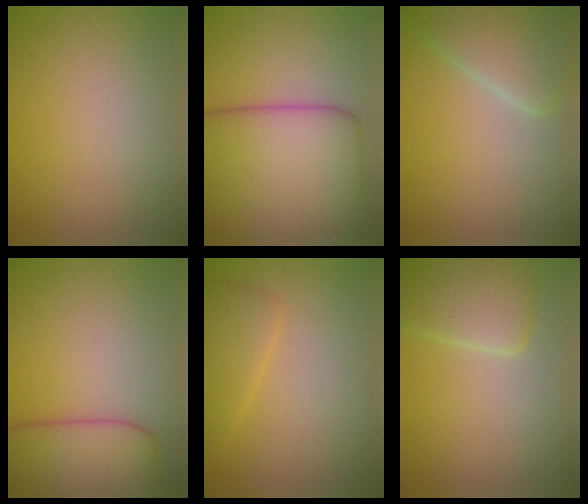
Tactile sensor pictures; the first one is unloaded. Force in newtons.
{"total": 14.0, "press": 14.0, "slide": 0.6}
{"total": 4.9, "press": 4.8, "slide": 0.5}
{"total": 8.5, "press": 8.5, "slide": 0.2}
{"total": 2.4, "press": 2.4, "slide": 0.2}
{"total": 4.2, "press": 4.2, "slide": 0.2}